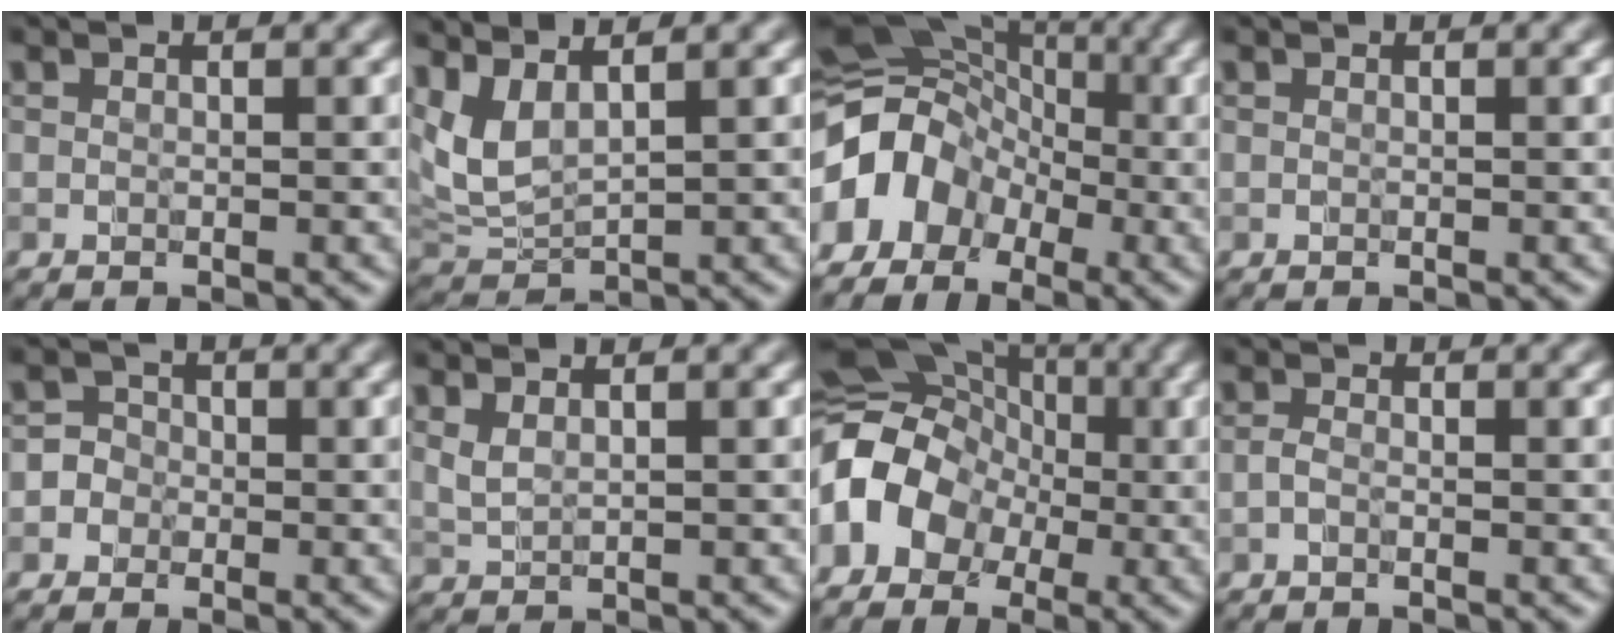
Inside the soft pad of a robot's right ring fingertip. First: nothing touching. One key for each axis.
{"total": 4.2, "fx": 2.6, "fy": 1.4, "fz": 2.9, "tx": -0.083, "ty": 0.002, "tz": 0.060}
{"total": 7.5, "fx": -2.5, "fy": 5.9, "fz": 3.9, "tx": -0.057, "ty": 0.010, "tz": -0.053}
{"total": 0.0}
{"total": 2.8, "fx": -1.0, "fy": 2.6, "fz": 0.2, "tx": 0.032, "ty": 0.009, "tz": -0.039}
{"total": 2.0, "fx": 1.5, "fy": 0.5, "fz": 1.2, "tx": -0.020, "ty": 0.000, "tz": 0.027}
{"total": 9.5, "fx": -1.7, "fy": 7.8, "fz": 5.1, "tx": -0.072, "ty": -0.006, "tz": -0.046}
{"total": 0.6, "fx": -0.4, "fy": 0.2, "fz": 0.4, "tx": -0.009, "ty": 0.000, "tz": -0.011}